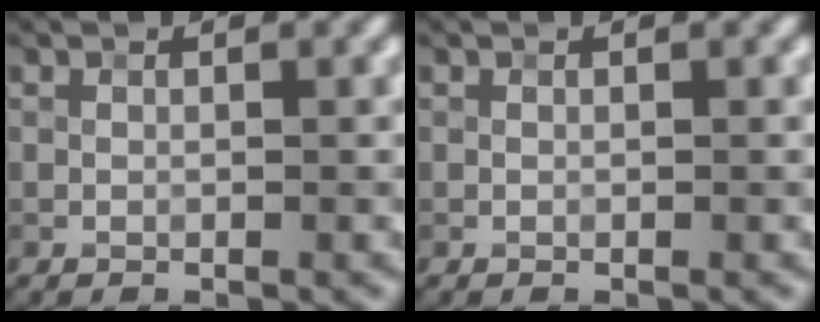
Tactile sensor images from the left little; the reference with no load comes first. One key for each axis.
{"total": 0.0}